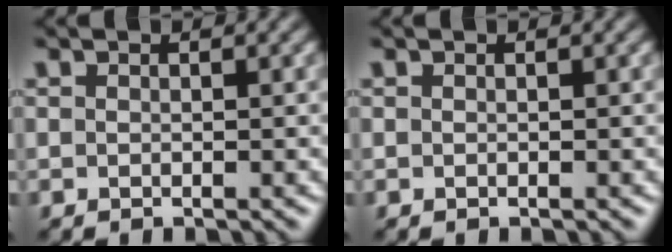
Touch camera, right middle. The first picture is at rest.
{"total": 0.0}